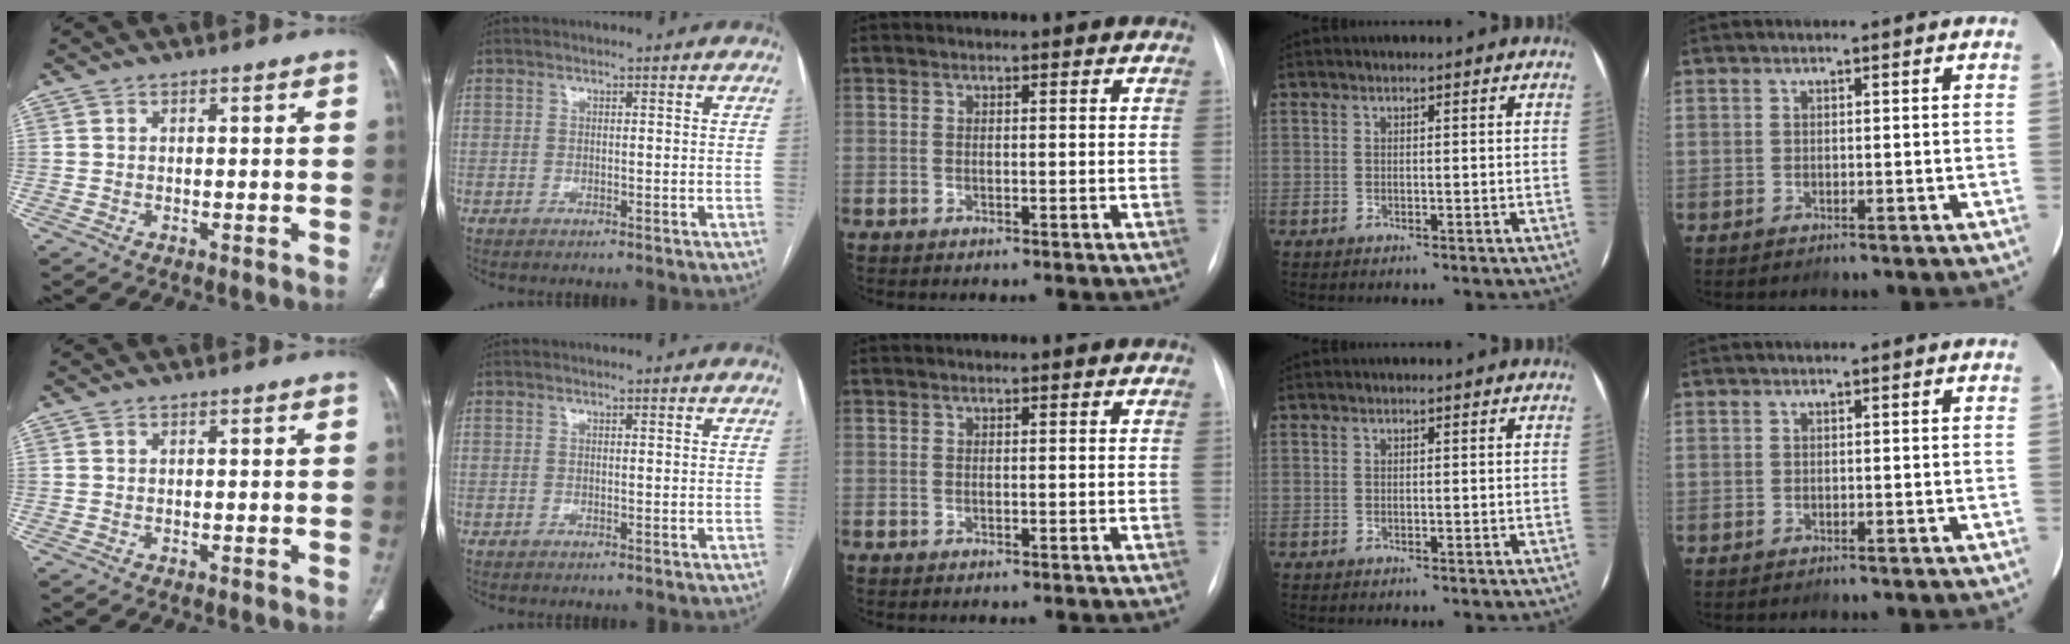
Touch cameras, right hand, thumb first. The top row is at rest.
{}